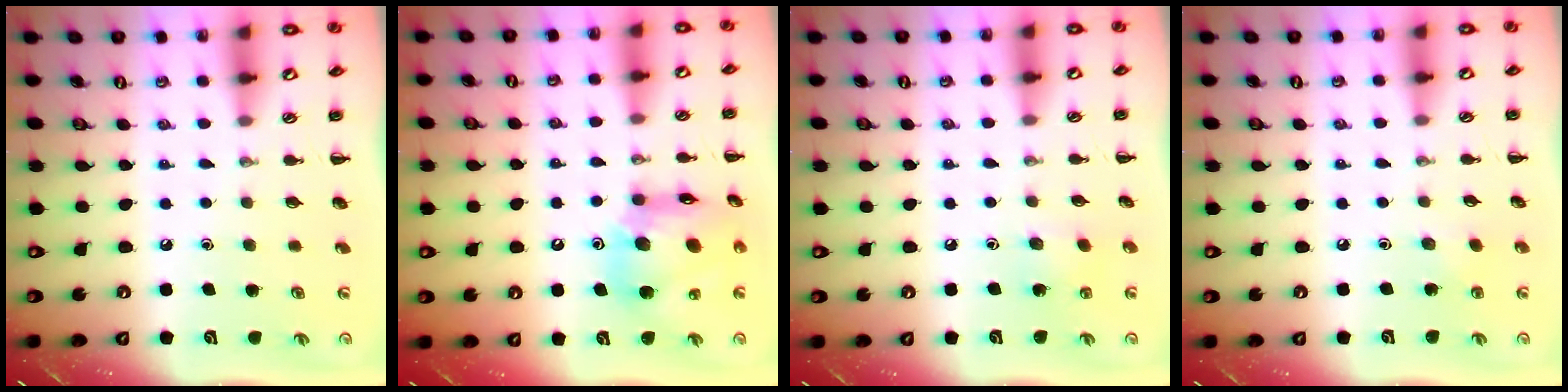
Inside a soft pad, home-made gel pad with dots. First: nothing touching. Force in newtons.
{"total": 17.1, "press": 16.9, "slide": 3.0}
{"total": 4.1, "press": 3.9, "slide": 1.3}
{"total": 2.3, "press": 2.2, "slide": 0.8}